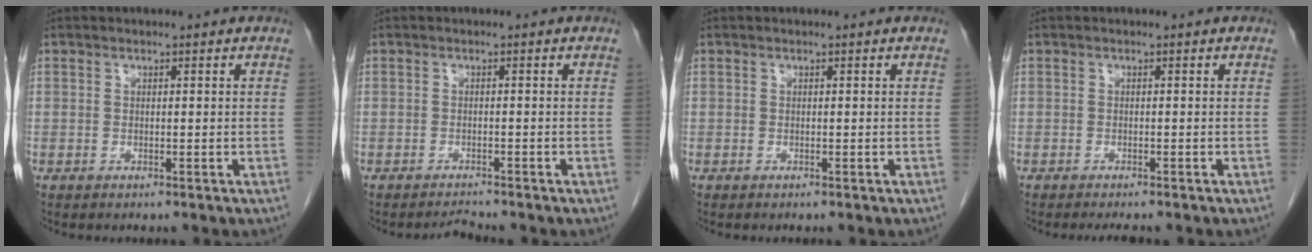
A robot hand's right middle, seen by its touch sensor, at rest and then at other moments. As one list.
[{"total": 1.2, "force": [-1.2, -0.3, -0.1], "torque": [-0.002, -0.012, -0.016]}, {"total": 0.0}, {"total": 2.7, "force": [-2.3, 0.4, 1.3], "torque": [-0.016, -0.007, -0.028]}]